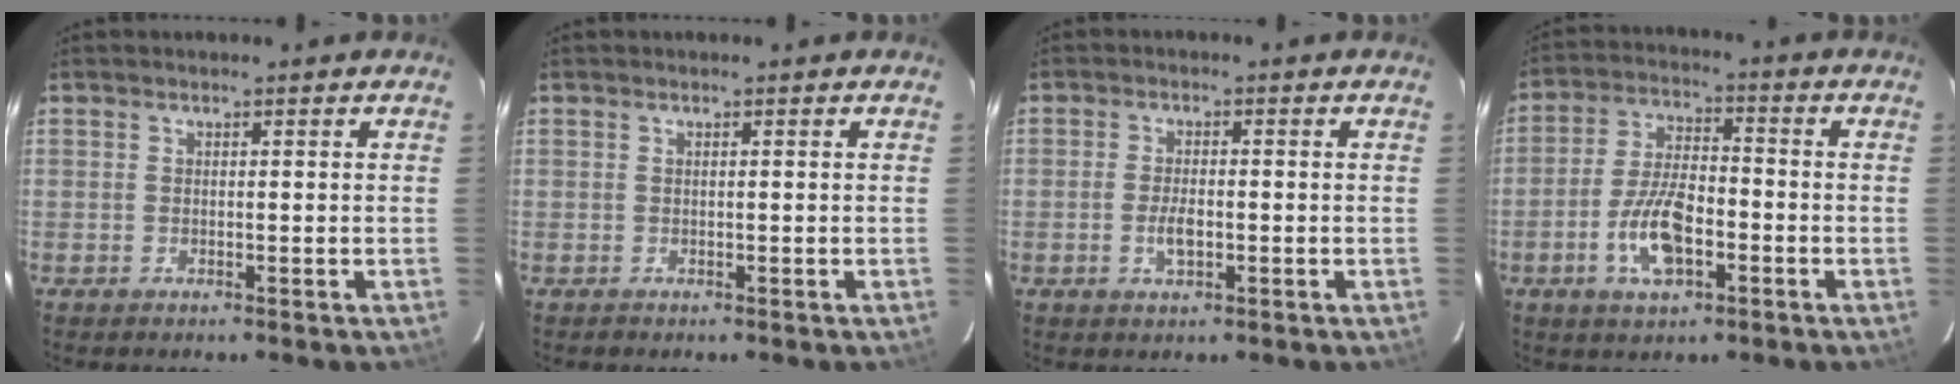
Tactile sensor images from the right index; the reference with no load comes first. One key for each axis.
{"total": 0.0}
{"total": 3.6, "fx": -1.1, "fy": 1.6, "fz": 3.1, "tx": -0.062, "ty": -0.001, "tz": -0.019}
{"total": 10.2, "fx": -4.0, "fy": 4.4, "fz": 8.3, "tx": -0.173, "ty": 0.003, "tz": -0.070}